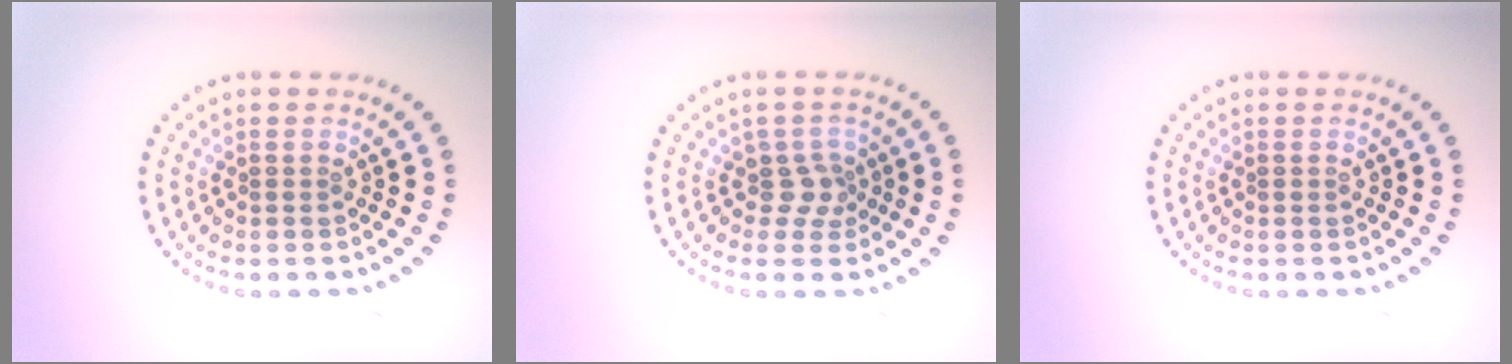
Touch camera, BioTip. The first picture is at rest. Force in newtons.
{"total": 1.9, "press": 1.4, "slide": 1.3}
{"total": 0.0}